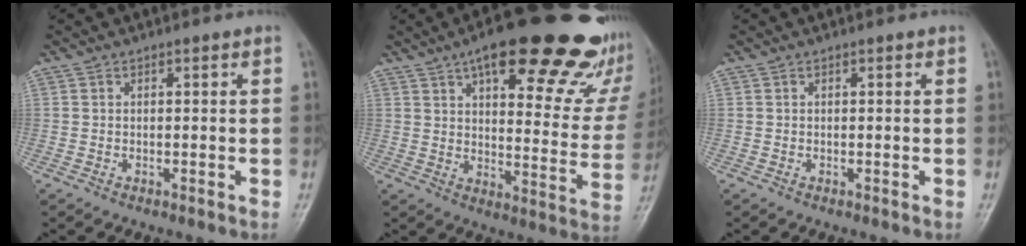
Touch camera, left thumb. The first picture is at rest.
{"total": 29.7, "force": [18.9, 9.7, 20.7], "torque": [-0.243, -0.056, 0.247]}
{"total": 0.0}